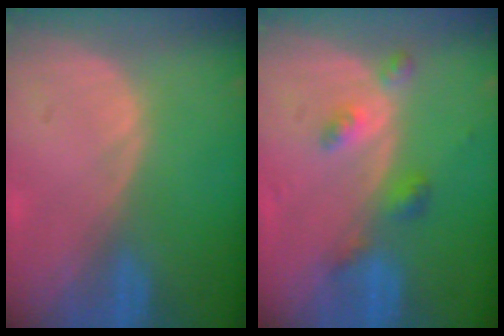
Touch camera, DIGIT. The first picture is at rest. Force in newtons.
{"total": 4.2, "press": 3.9, "slide": 1.6}